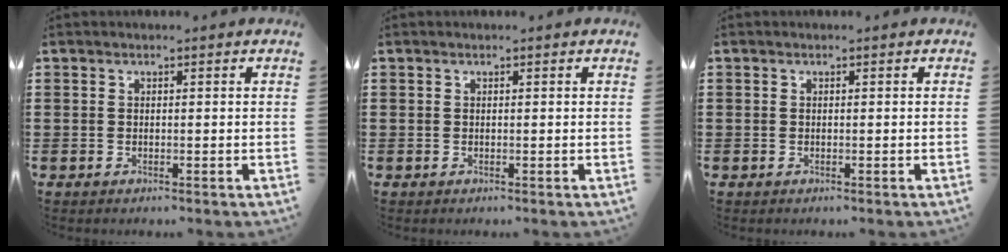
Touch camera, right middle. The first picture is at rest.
{"total": 0.0}
{"total": 0.0}